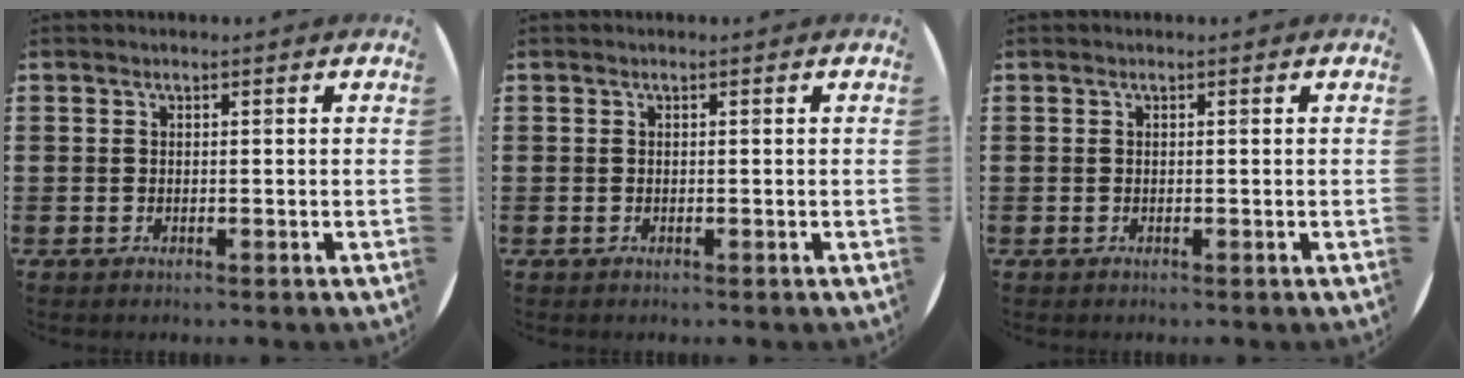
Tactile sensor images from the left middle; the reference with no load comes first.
{"total": 0.0}
{"total": 0.0}